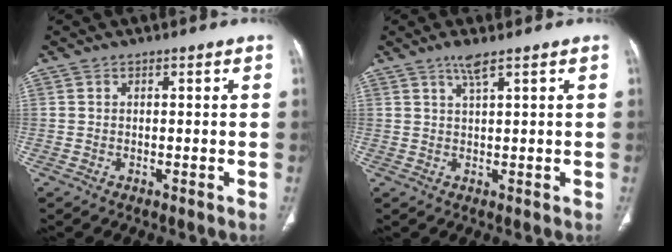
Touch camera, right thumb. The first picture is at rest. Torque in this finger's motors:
{"motor_torque": [0.21, 0.25, 0.20, -0.31, 0.15]}